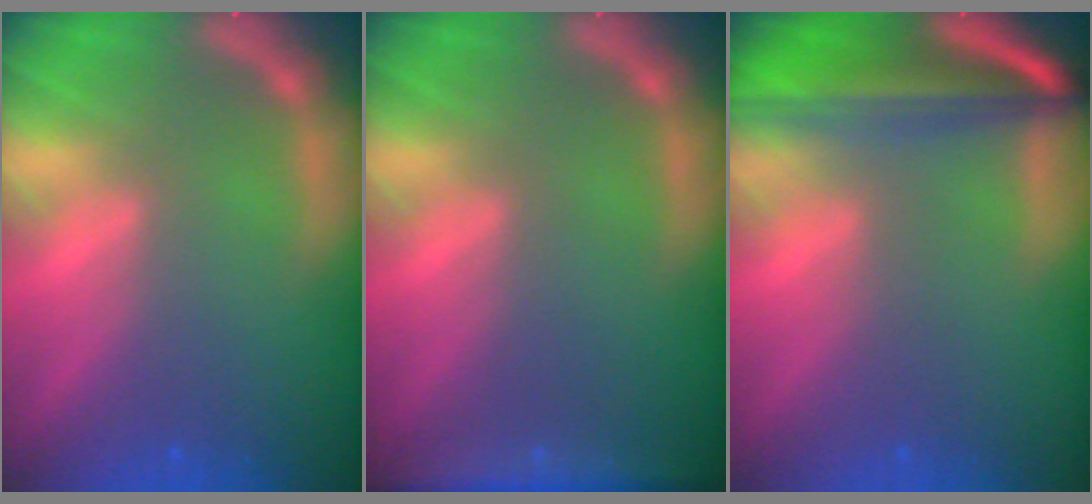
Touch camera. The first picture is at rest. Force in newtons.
{"total": 5.0}
{"total": 9.6}